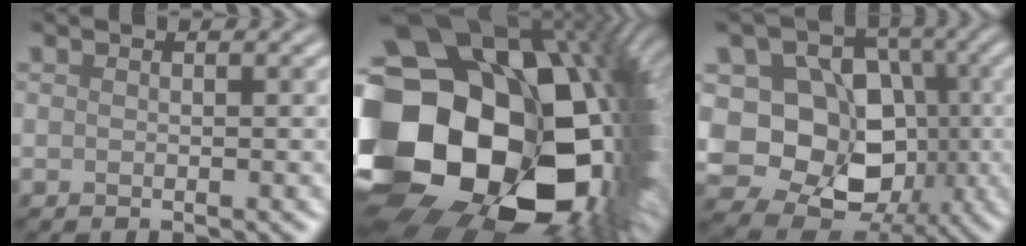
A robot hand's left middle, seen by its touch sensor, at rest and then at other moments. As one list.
[{"total": 22.6, "force": [-0.4, 16.2, 15.7], "torque": [-0.314, -0.074, 0.037]}, {"total": 11.9, "force": [-0.9, 9.8, 6.6], "torque": [-0.098, -0.008, -0.030]}]